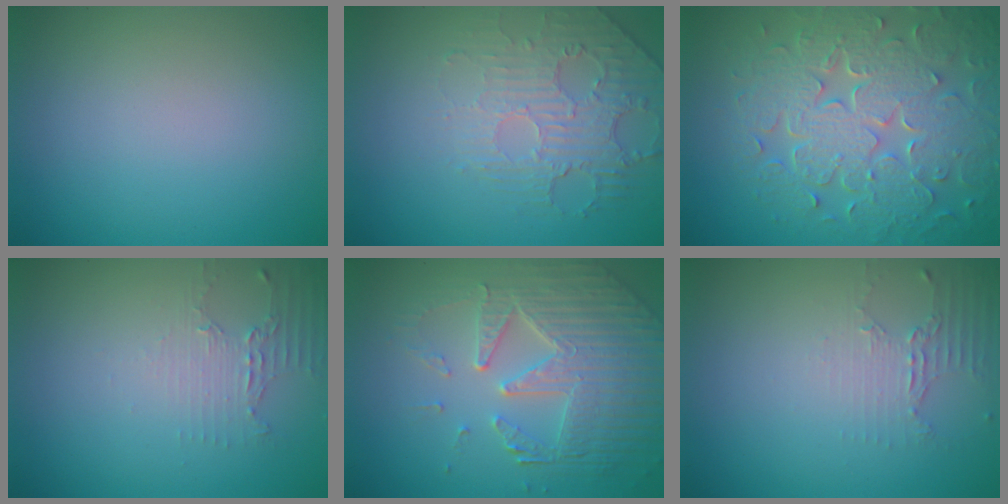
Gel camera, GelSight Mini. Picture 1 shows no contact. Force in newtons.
{"total": 2.5, "press": 1.9, "slide": 1.6}
{"total": 8.9, "press": 6.5, "slide": 6.1}
{"total": 2.2, "press": 1.5, "slide": 1.5}
{"total": 6.7, "press": 5.1, "slide": 4.4}
{"total": 1.9, "press": 1.4, "slide": 1.3}